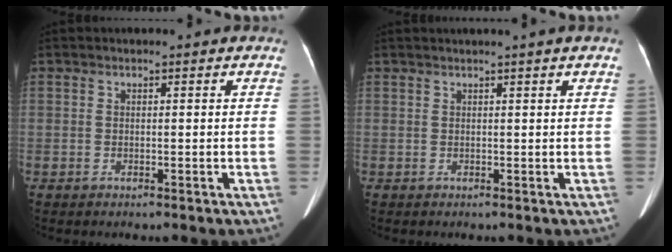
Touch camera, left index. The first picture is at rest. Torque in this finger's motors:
{"motor_torque": [0.74, -1.07, 0.09, 0.10]}